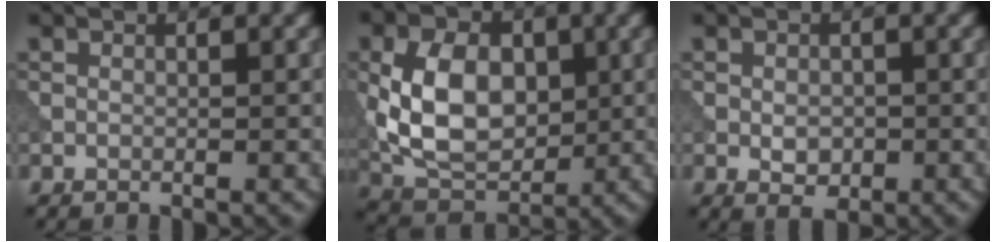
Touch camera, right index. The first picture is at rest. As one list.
[{"total": 7.5, "force": [0.3, 5.0, 5.6], "torque": [-0.109, 0.002, 0.003]}, {"total": 2.0, "force": [-0.5, 1.3, 1.5], "torque": [-0.026, -0.001, -0.008]}]